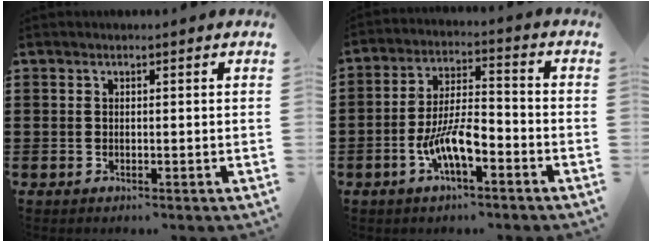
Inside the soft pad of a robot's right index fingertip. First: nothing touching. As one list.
[{"total": 8.6, "force": [-3.7, 2.8, 7.2], "torque": [-0.151, 0.000, -0.071]}]